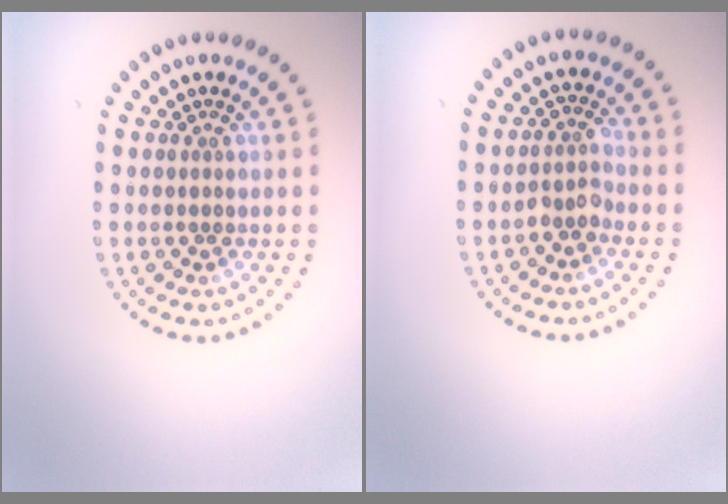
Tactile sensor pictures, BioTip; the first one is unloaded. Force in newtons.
{"total": 1.7, "press": 1.4, "slide": 1.1}